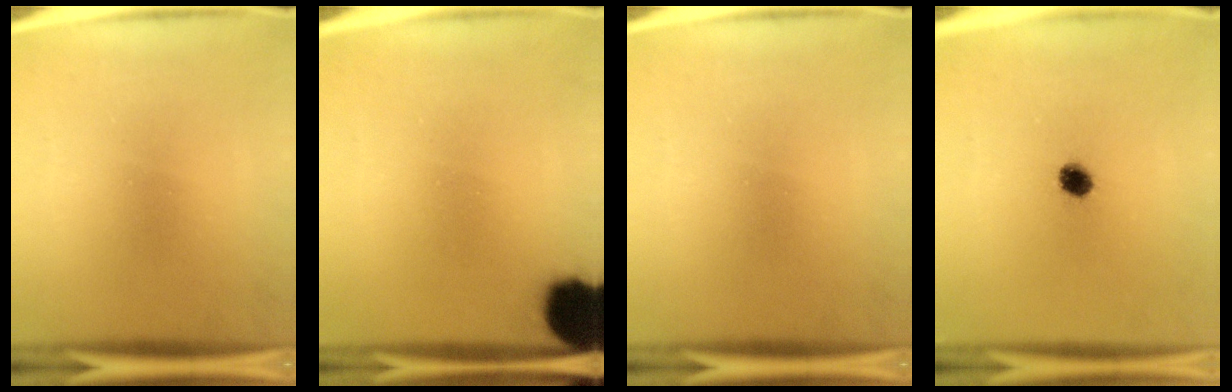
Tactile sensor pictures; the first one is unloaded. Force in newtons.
{"total": 15.4}
{"total": 0.0}
{"total": 3.9}